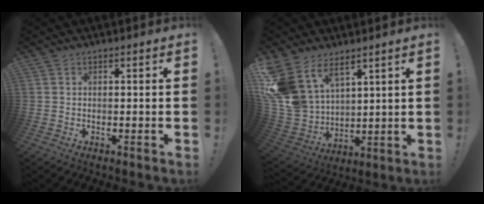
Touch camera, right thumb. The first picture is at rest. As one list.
[{"total": 14.9, "force": [8.9, 9.5, 7.2], "torque": [-0.174, -0.064, 0.171]}]